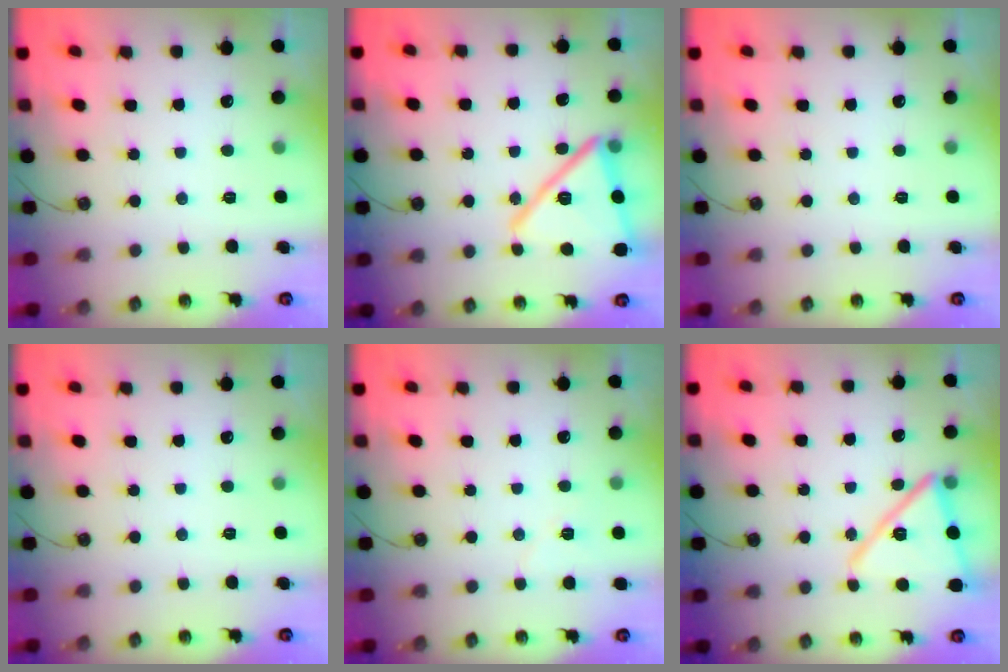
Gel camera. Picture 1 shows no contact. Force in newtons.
{"total": 20.3, "press": 20.2, "slide": 1.9}
{"total": 0.0}
{"total": 0.0}
{"total": 6.3, "press": 5.7, "slide": 2.8}
{"total": 15.0, "press": 15.0, "slide": 1.4}